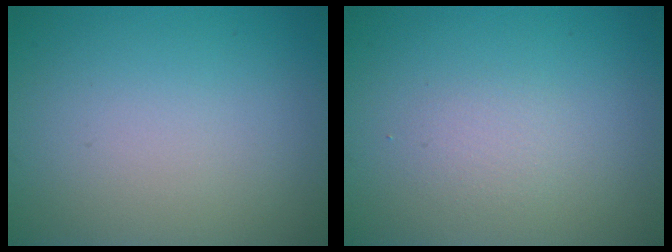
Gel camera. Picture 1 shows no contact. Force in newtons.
{"total": 1.2, "press": 1.2, "slide": 0.0}